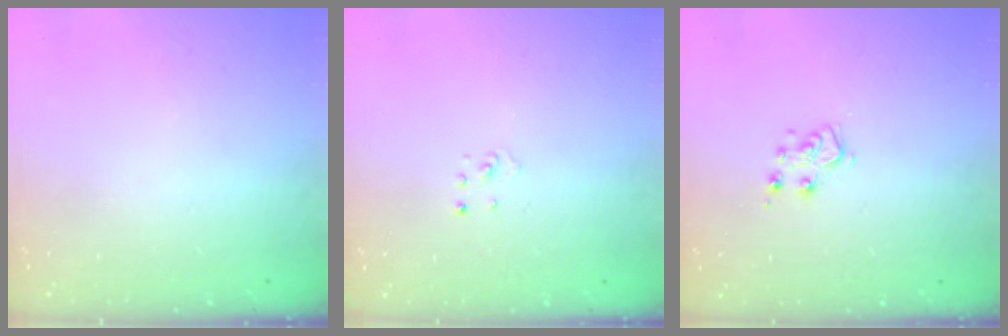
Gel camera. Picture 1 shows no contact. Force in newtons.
{"total": 1.5, "press": 1.5, "slide": 0.1}
{"total": 6.2, "press": 6.1, "slide": 0.8}